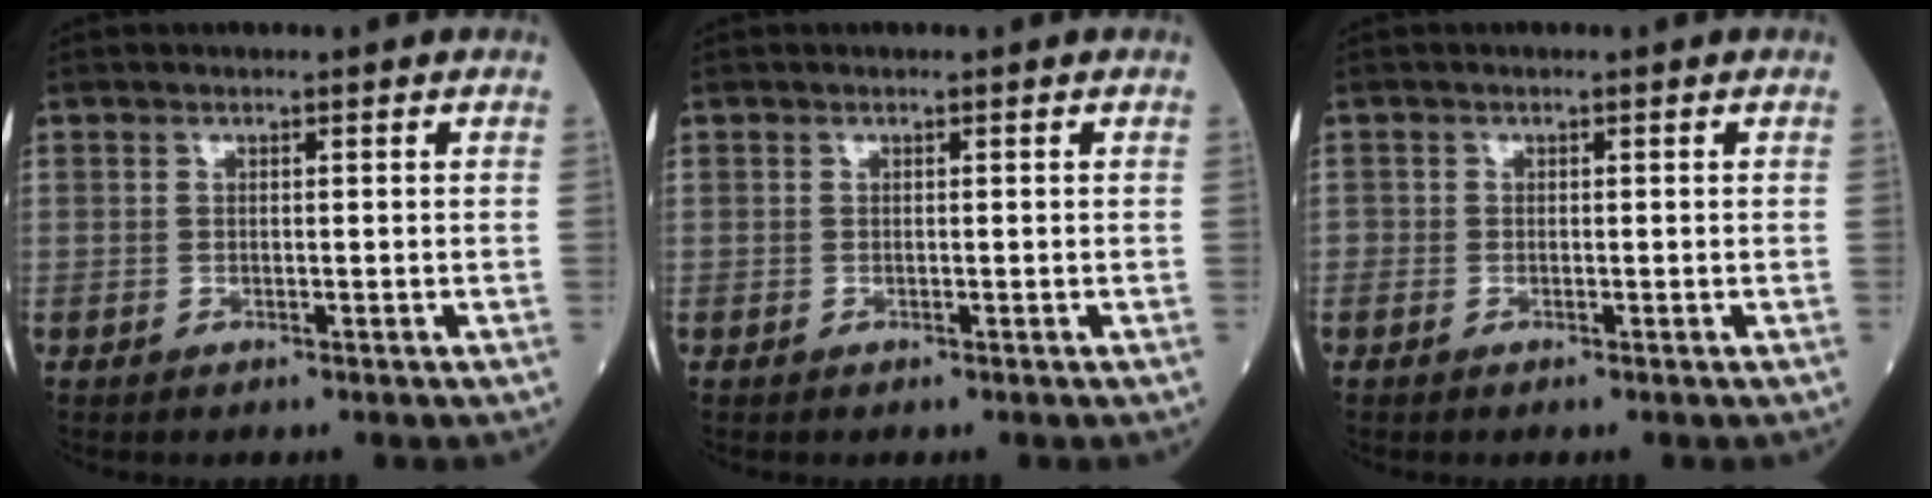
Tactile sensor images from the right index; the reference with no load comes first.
{"total": 0.0}
{"total": 0.5, "force": [-0.4, 0.3, 0.1], "torque": [-0.004, 0.001, -0.010]}